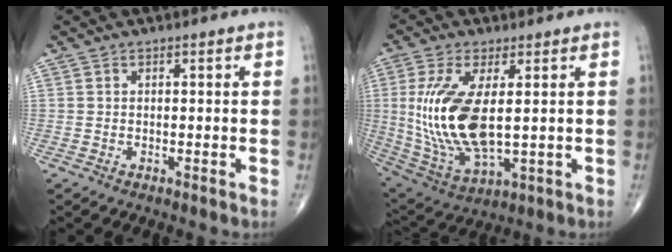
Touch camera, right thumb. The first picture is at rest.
{"total": 16.5, "force": [1.4, 7.0, 14.9], "torque": [-0.321, -0.020, 0.044]}